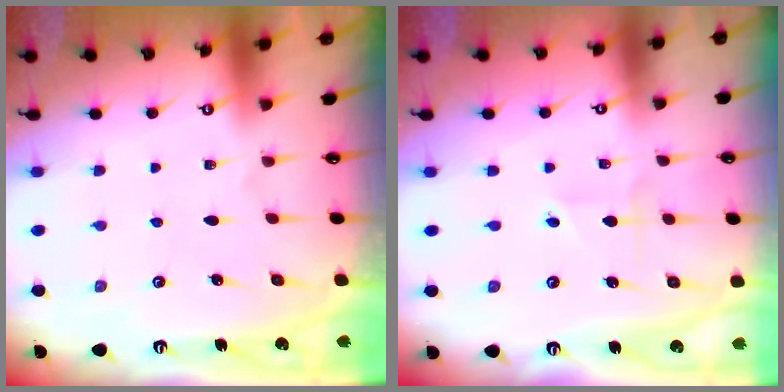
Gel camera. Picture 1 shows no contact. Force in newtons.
{"total": 2.3, "press": 2.3, "slide": 0.2}